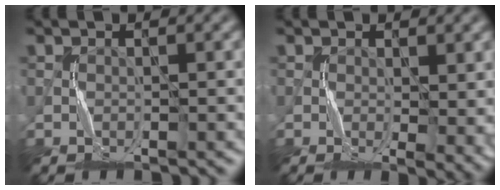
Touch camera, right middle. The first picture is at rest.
{"total": 5.0, "force": [-0.2, 2.1, 4.6], "torque": [-0.050, -0.008, 0.002]}